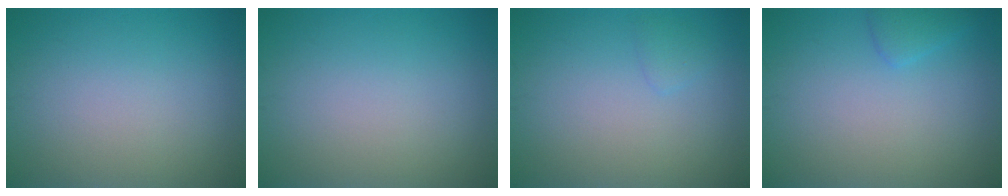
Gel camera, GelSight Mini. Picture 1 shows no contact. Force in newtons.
{"total": 0.0}
{"total": 0.8, "press": 0.8, "slide": 0.1}
{"total": 1.4, "press": 1.4, "slide": 0.1}